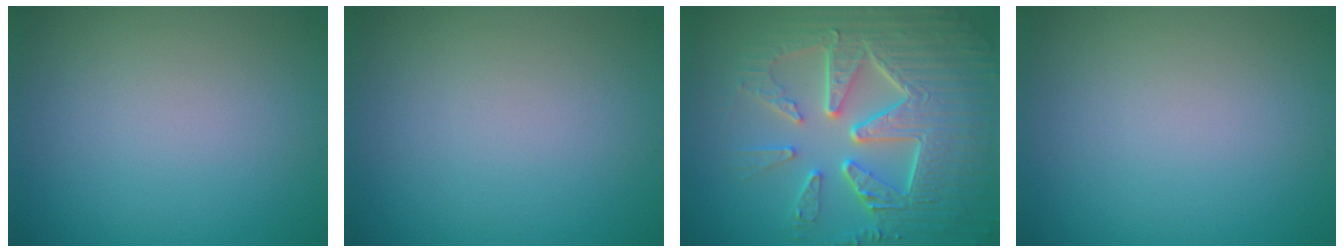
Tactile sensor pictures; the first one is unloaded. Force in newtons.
{"total": 0.0}
{"total": 10.1, "press": 6.8, "slide": 7.5}
{"total": 0.0}